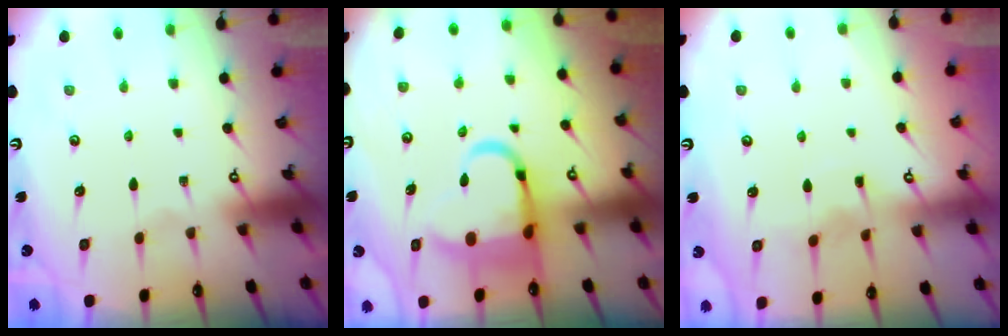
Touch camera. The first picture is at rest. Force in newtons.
{"total": 10.8, "press": 10.4, "slide": 2.8}
{"total": 2.9, "press": 2.9, "slide": 0.2}